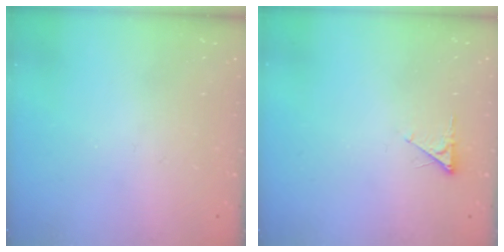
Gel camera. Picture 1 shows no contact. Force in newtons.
{"total": 1.8, "press": 1.7, "slide": 0.3}